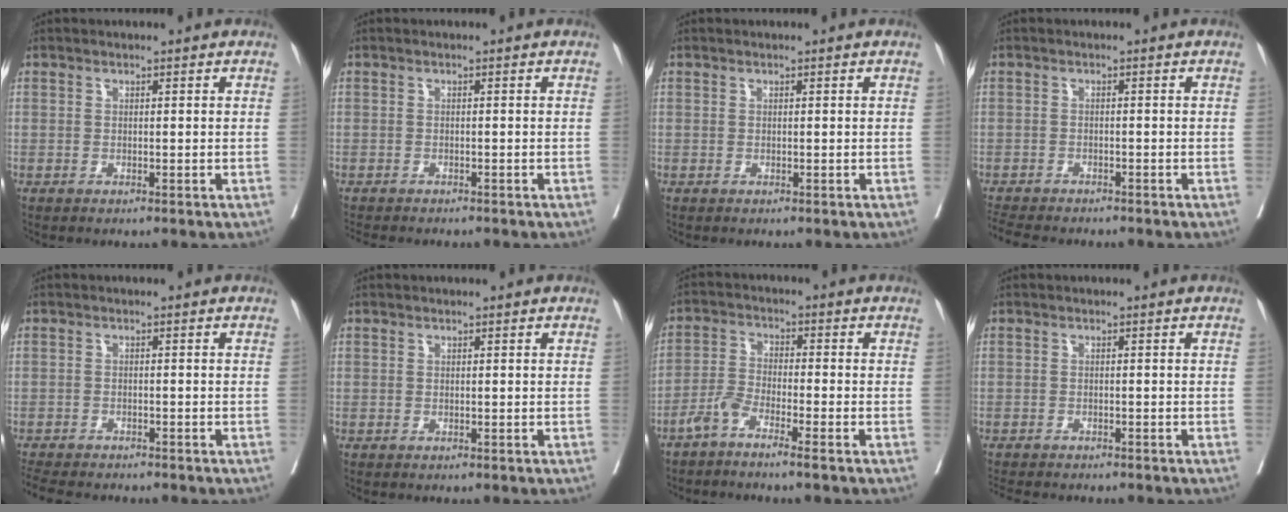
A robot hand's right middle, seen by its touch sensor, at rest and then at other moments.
{"total": 5.8, "force": [-5.1, 1.3, 2.3], "torque": [-0.033, -0.009, -0.072]}
{"total": 0.0}
{"total": 7.3, "force": [-6.7, 1.4, 2.7], "torque": [-0.043, -0.010, -0.103]}
{"total": 8.3, "force": [-7.4, 1.8, 3.1], "torque": [-0.053, -0.011, -0.111]}
{"total": 0.0}
{"total": 4.3, "force": [-3.3, 0.1, 2.7], "torque": [-0.066, 0.001, -0.073]}
{"total": 6.7, "force": [-6.0, 1.5, 2.6], "torque": [-0.039, -0.007, -0.085]}